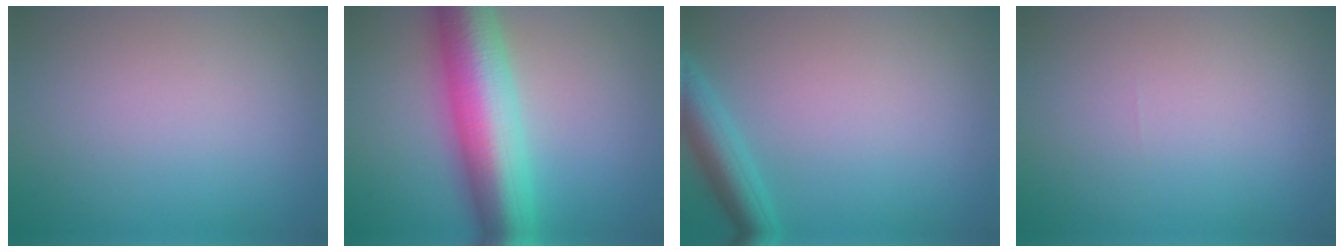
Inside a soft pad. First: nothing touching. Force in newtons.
{"total": 11.1, "press": 11.1, "slide": 0.1}
{"total": 3.4, "press": 3.4, "slide": 0.2}
{"total": 0.0}